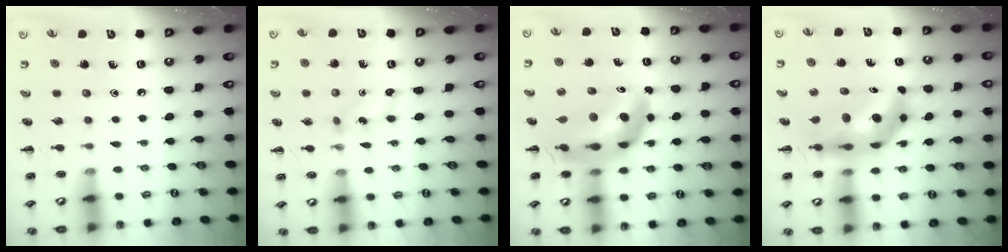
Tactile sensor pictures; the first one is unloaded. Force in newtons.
{"total": 3.0, "press": 2.9, "slide": 0.9}
{"total": 13.4, "press": 12.8, "slide": 3.9}
{"total": 9.5, "press": 9.0, "slide": 3.1}